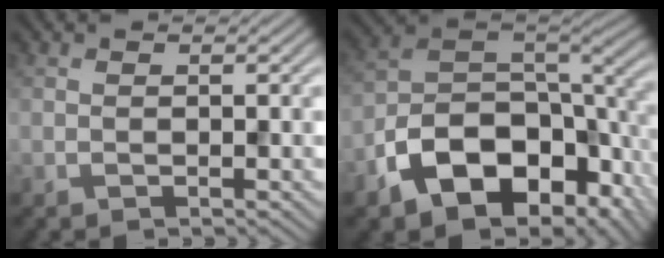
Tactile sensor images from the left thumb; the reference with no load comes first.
{"total": 15.0, "force": [-7.6, 8.7, 9.6], "torque": [-0.186, -0.032, -0.134]}